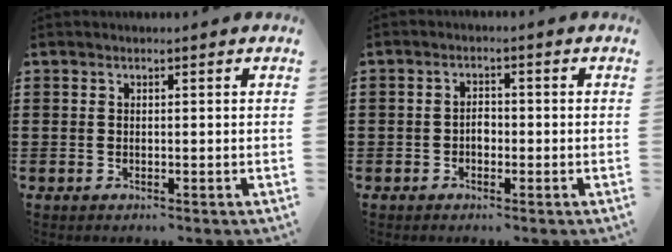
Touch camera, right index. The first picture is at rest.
{"total": 1.9, "force": [-0.6, 1.3, 1.3], "torque": [-0.026, 0.004, -0.014]}